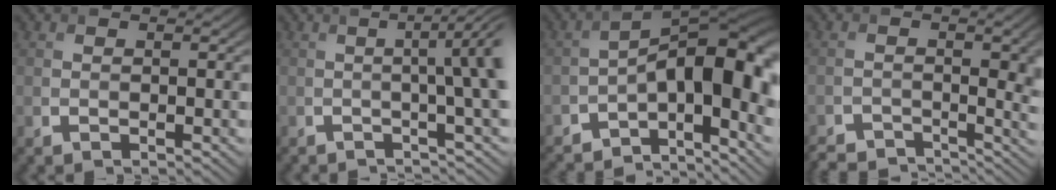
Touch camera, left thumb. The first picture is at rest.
{"total": 6.9, "force": [-0.4, 1.1, 6.8], "torque": [-0.079, 0.001, -0.002]}
{"total": 11.8, "force": [-5.0, 4.3, 9.7], "torque": [-0.150, -0.003, -0.085]}
{"total": 4.6, "force": [-3.4, 1.3, 2.8], "torque": [-0.044, -0.005, -0.057]}